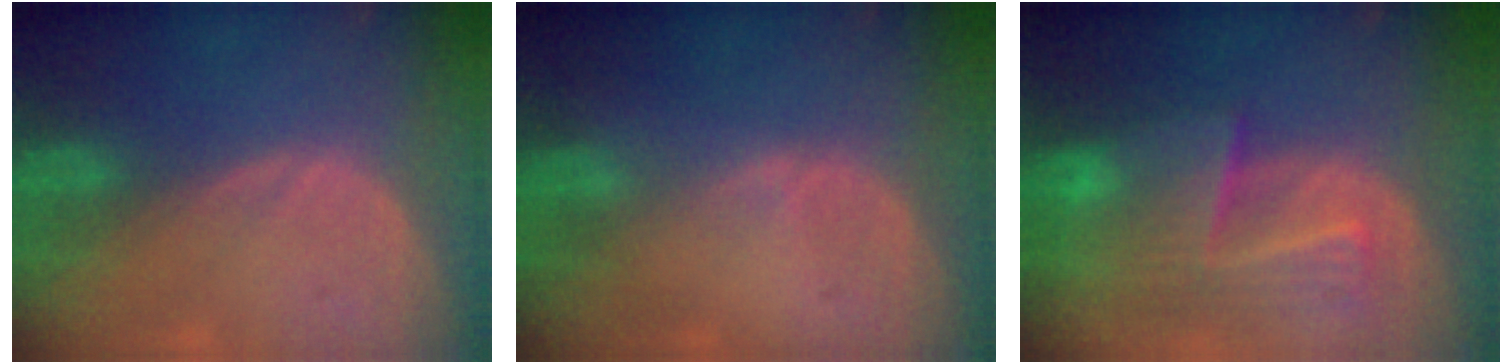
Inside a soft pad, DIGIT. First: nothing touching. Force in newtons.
{"total": 0.5, "press": 0.5, "slide": 0.2}
{"total": 9.4, "press": 8.3, "slide": 4.2}